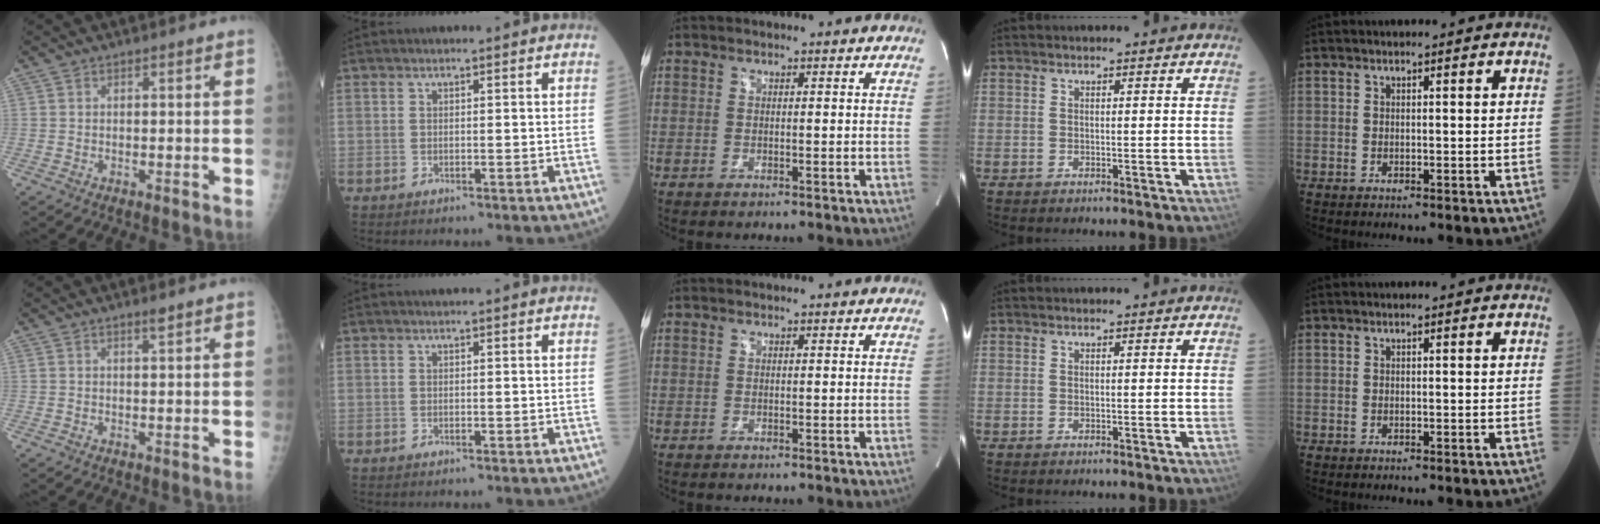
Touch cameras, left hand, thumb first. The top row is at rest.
{"thumb": {"total": 0.7, "force": [0.6, -0.1, 0.5], "torque": [-0.005, -0.003, 0.010]}, "index": {"total": 1.0, "force": [0.7, -0.1, 0.6], "torque": [-0.012, 0.010, 0.008]}}